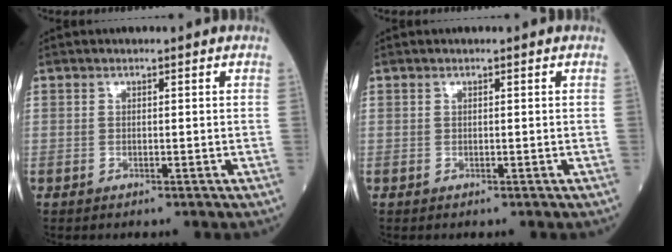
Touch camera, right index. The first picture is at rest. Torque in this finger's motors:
{"motor_torque": [-0.36, -0.22, 0.20, 0.04]}